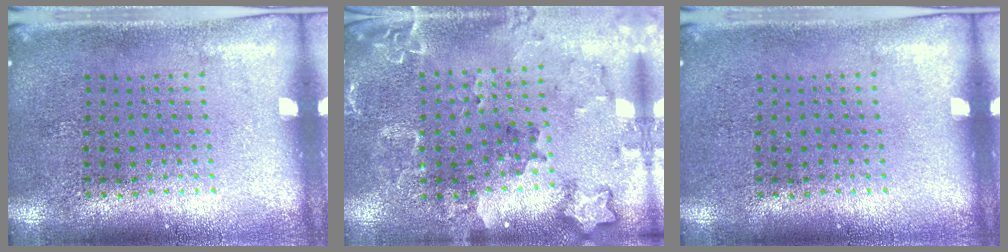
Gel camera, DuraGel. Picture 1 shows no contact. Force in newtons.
{"total": 2.0, "press": 1.9, "slide": 0.5}
{"total": 0.0}